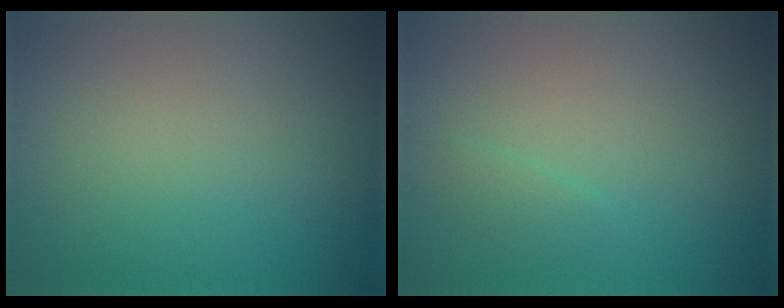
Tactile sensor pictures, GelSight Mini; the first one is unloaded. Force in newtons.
{"total": 0.9, "press": 0.9, "slide": 0.1}